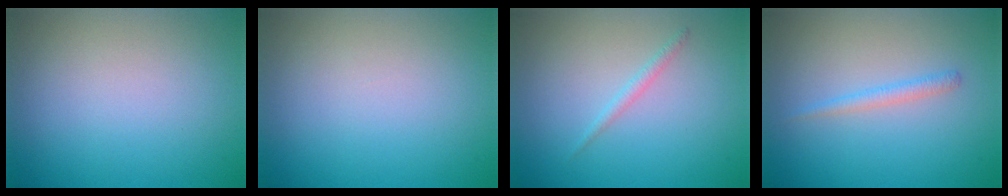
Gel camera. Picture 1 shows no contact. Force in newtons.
{"total": 0.0}
{"total": 0.9, "press": 0.9, "slide": 0.1}
{"total": 1.2, "press": 1.2, "slide": 0.0}